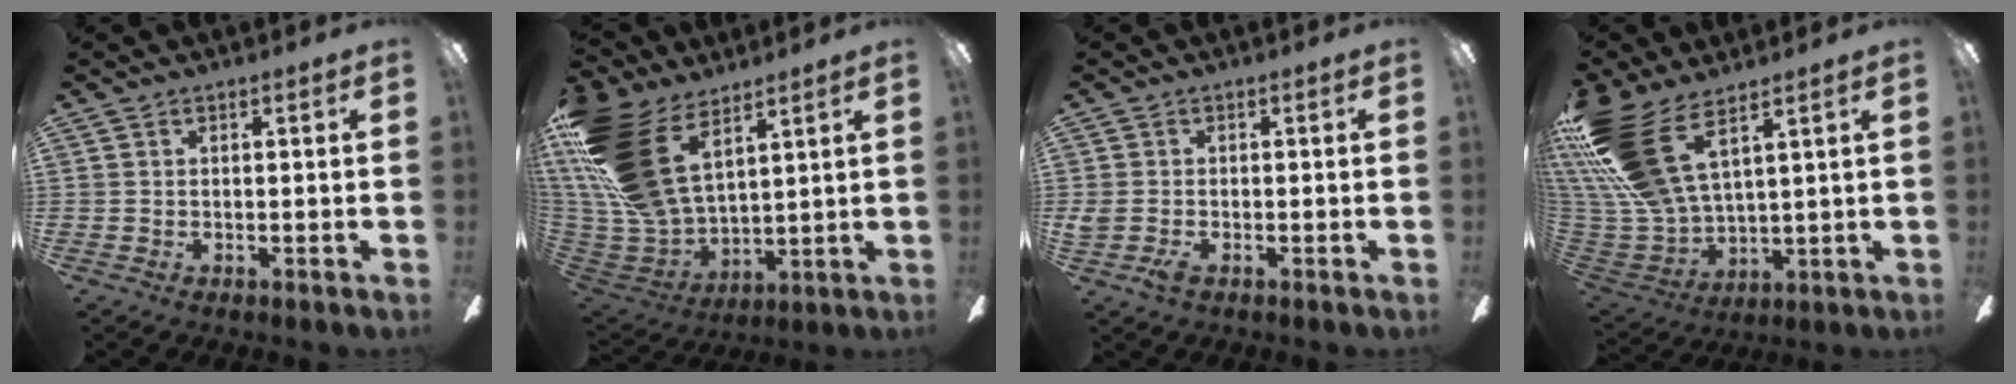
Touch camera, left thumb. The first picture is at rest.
{"total": 24.8, "force": [11.5, 14.1, 16.9], "torque": [-0.373, -0.057, 0.214]}
{"total": 2.7, "force": [-1.3, 1.3, 2.0], "torque": [-0.047, -0.001, -0.024]}
{"total": 20.8, "force": [11.9, 9.2, 14.4], "torque": [-0.336, -0.062, 0.215]}